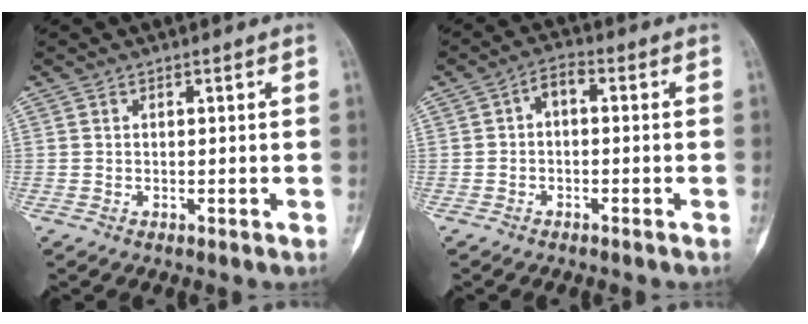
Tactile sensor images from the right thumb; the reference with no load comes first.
{"total": 3.2, "force": [-0.2, 1.5, 2.8], "torque": [-0.043, 0.018, -0.015]}